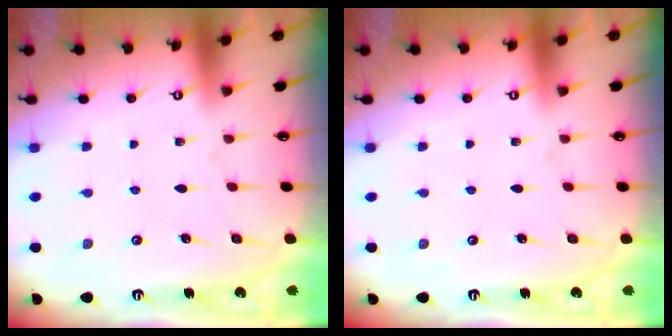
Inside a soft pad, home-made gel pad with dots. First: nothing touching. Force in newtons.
{"total": 0.0}